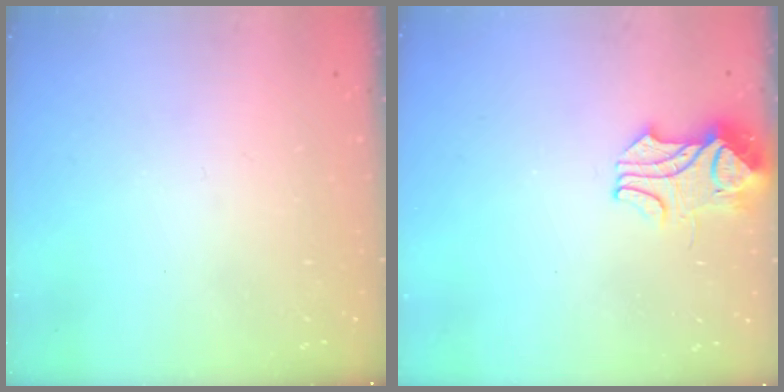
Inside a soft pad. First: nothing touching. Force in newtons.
{"total": 2.4, "press": 2.3, "slide": 0.8}